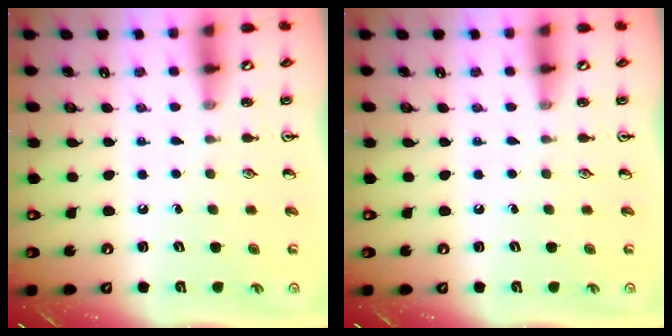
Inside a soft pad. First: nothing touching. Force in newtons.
{"total": 0.0}